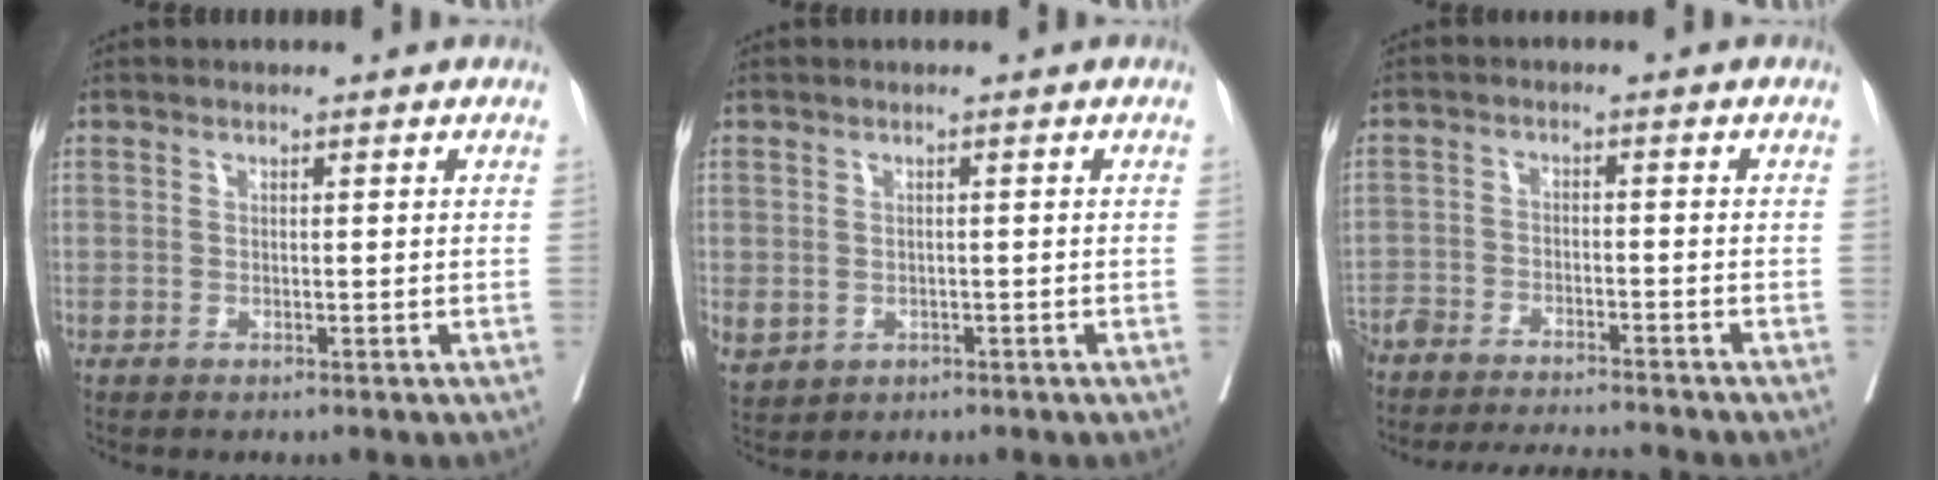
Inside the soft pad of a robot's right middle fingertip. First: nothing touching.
{"total": 5.0, "force": [-1.7, 4.1, 2.3], "torque": [-0.060, 0.000, -0.015]}
{"total": 13.5, "force": [-12.6, 1.2, 4.5], "torque": [-0.077, -0.008, -0.187]}